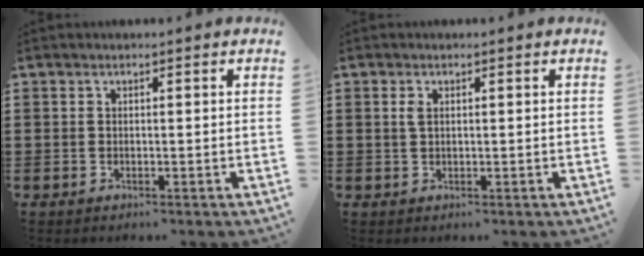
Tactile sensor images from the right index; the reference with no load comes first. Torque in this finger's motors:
{"motor_torque": [0.33, 0.29, 0.07, 0.05]}